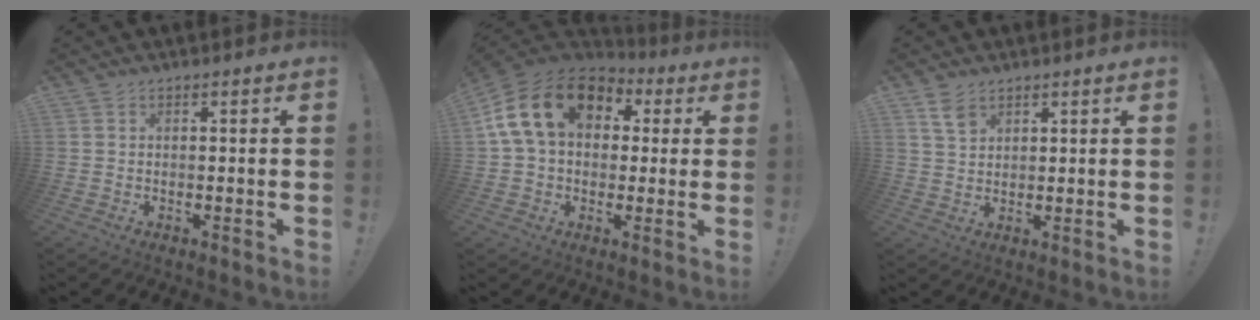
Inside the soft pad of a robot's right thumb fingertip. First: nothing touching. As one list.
[{"total": 19.3, "force": [5.7, 13.1, 13.0], "torque": [-0.226, 0.002, 0.103]}, {"total": 4.8, "force": [3.1, 2.9, 2.2], "torque": [-0.028, -0.016, 0.058]}]